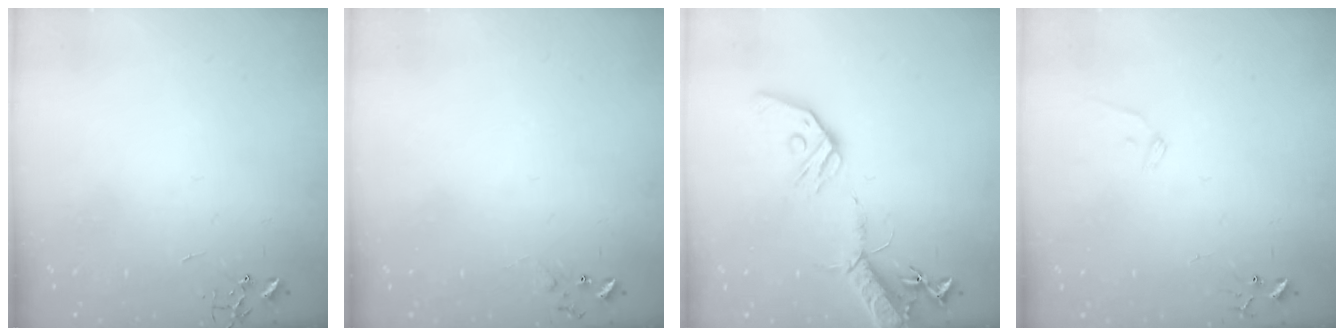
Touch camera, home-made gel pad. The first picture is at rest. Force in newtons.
{"total": 5.1, "press": 5.0, "slide": 0.8}
{"total": 16.0, "press": 15.7, "slide": 3.0}
{"total": 6.6, "press": 6.6, "slide": 0.6}